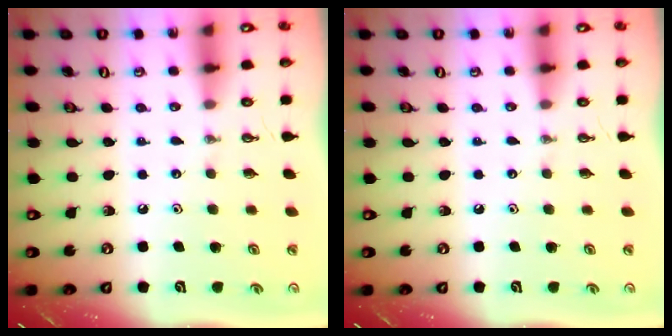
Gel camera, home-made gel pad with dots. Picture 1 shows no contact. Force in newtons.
{"total": 0.0}